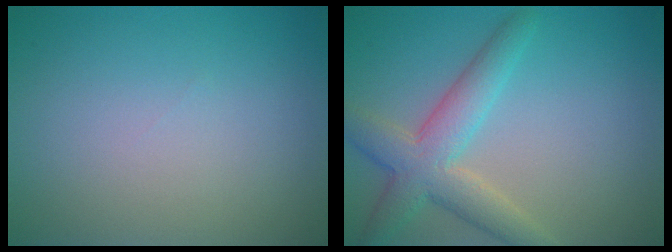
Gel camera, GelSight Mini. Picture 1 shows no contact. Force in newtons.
{"total": 4.3, "press": 4.3, "slide": 0.3}